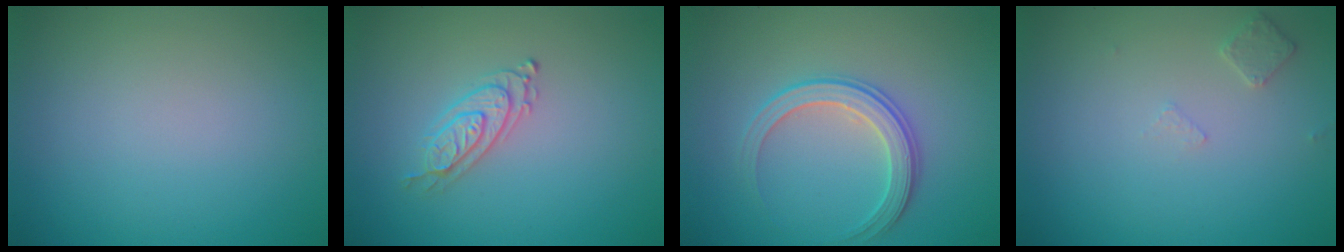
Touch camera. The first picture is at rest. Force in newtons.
{"total": 2.2, "press": 2.0, "slide": 0.8}
{"total": 2.9, "press": 2.8, "slide": 0.6}
{"total": 1.2, "press": 1.1, "slide": 0.3}